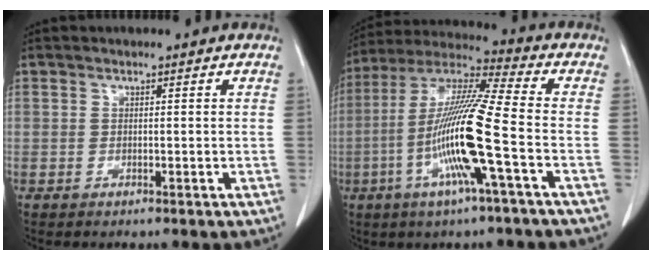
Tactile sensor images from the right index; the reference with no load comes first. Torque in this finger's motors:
{"motor_torque": [2.14, 0.00, 1.05, 0.21]}